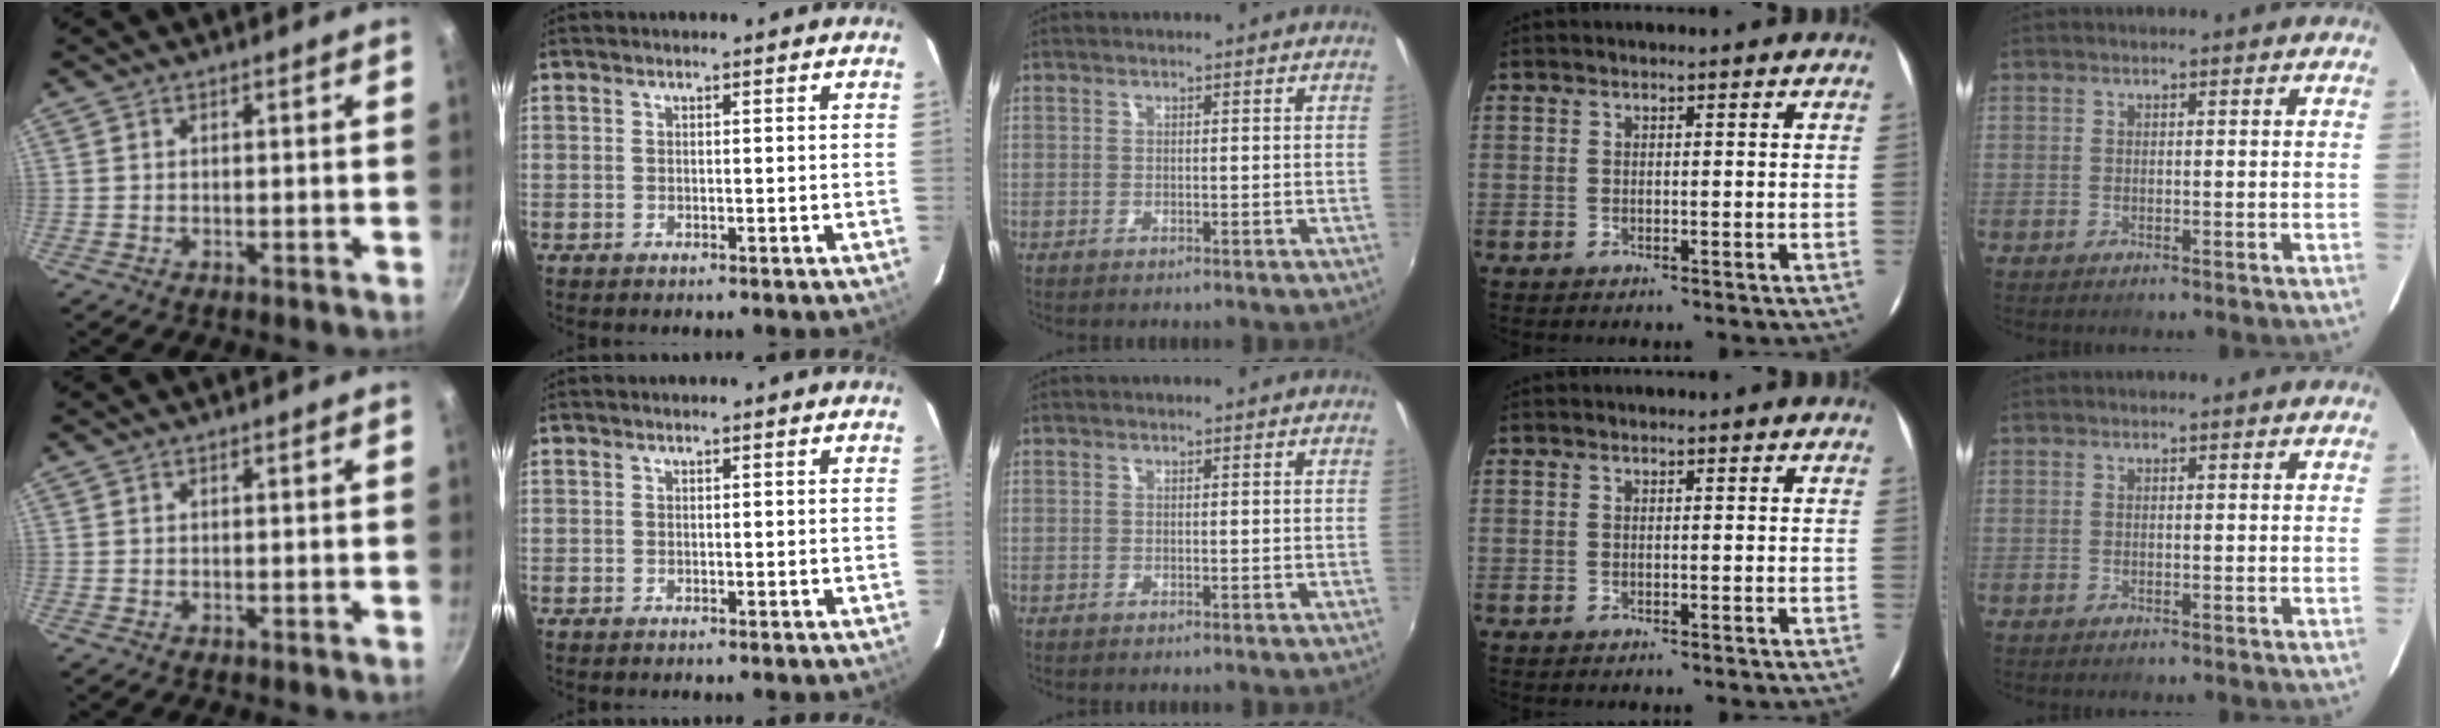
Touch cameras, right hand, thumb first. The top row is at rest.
{}